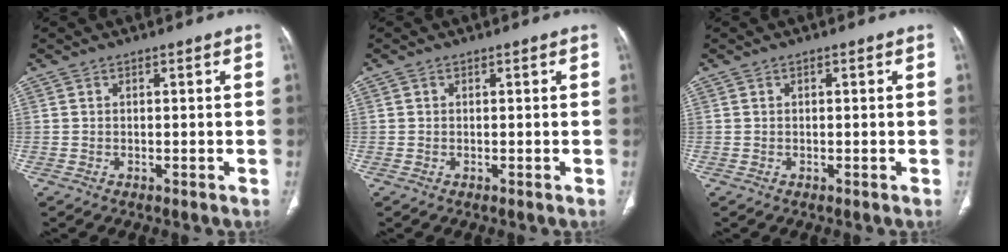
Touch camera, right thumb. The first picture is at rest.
{"total": 0.0}
{"total": 0.0}